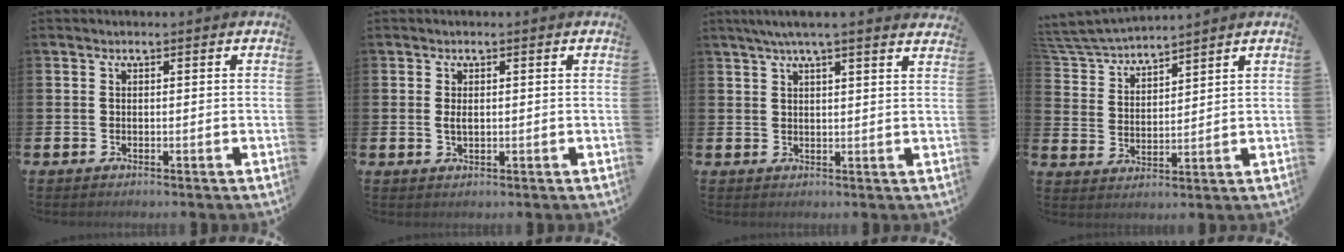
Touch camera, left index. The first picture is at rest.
{"total": 1.2, "force": [0.2, 0.6, 1.0], "torque": [-0.009, 0.000, -0.001]}
{"total": 4.1, "force": [3.7, -0.3, 1.9], "torque": [-0.052, -0.003, 0.067]}
{"total": 4.9, "force": [4.9, 0.6, 0.3], "torque": [-0.034, -0.030, 0.086]}